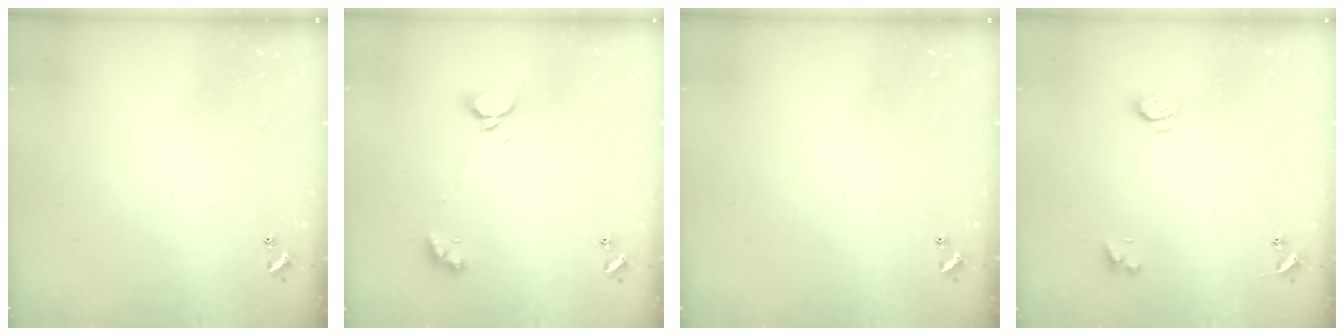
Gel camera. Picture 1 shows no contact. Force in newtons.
{"total": 2.9, "press": 2.9, "slide": 0.3}
{"total": 0.0}
{"total": 2.4, "press": 2.3, "slide": 0.4}